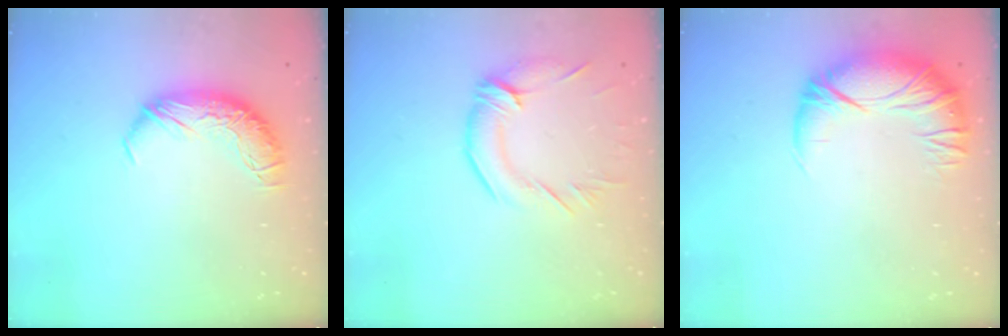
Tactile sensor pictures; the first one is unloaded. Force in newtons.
{"total": 1.4, "press": 0.8, "slide": 1.1}
{"total": 2.7, "press": 0.9, "slide": 2.5}